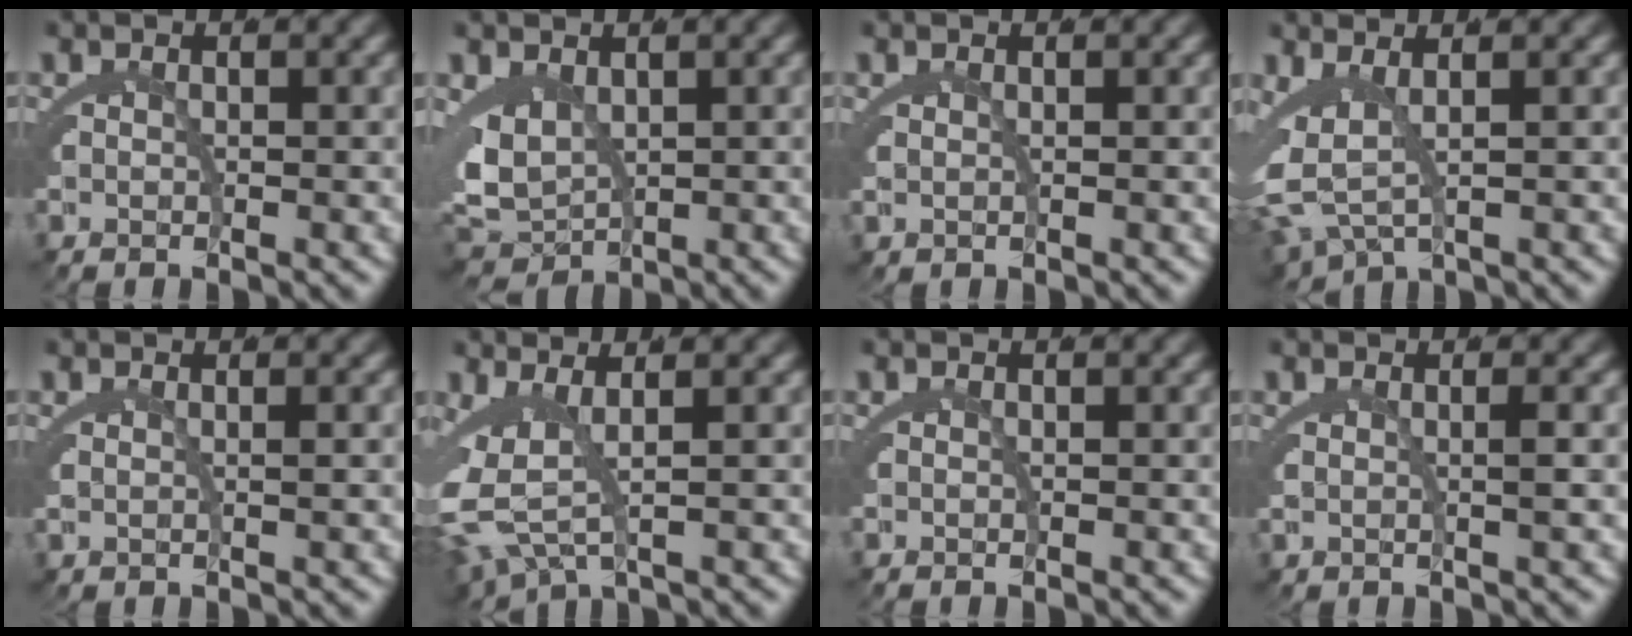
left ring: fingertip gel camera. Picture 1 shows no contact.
{"total": 5.9, "force": [0.3, 4.8, 3.4], "torque": [-0.107, -0.041, 0.027]}
{"total": 0.7, "force": [0.5, -0.2, 0.4], "torque": [-0.009, -0.001, 0.012]}
{"total": 6.4, "force": [0.1, 4.9, 4.2], "torque": [-0.118, -0.029, 0.014]}
{"total": 1.3, "force": [0.7, -0.5, 1.0], "torque": [-0.015, -0.002, 0.017]}
{"total": 6.8, "force": [-0.1, 4.4, 5.1], "torque": [-0.129, -0.022, 0.007]}
{"total": 0.0}
{"total": 1.6, "force": [0.6, -0.7, 1.3], "torque": [-0.017, -0.002, 0.016]}